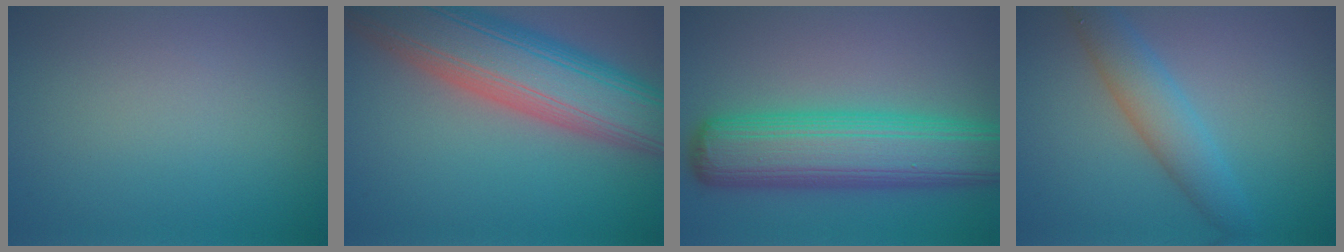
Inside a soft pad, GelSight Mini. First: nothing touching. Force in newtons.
{"total": 12.4, "press": 12.4, "slide": 0.8}
{"total": 10.2, "press": 10.2, "slide": 0.3}
{"total": 4.1, "press": 4.1, "slide": 0.0}